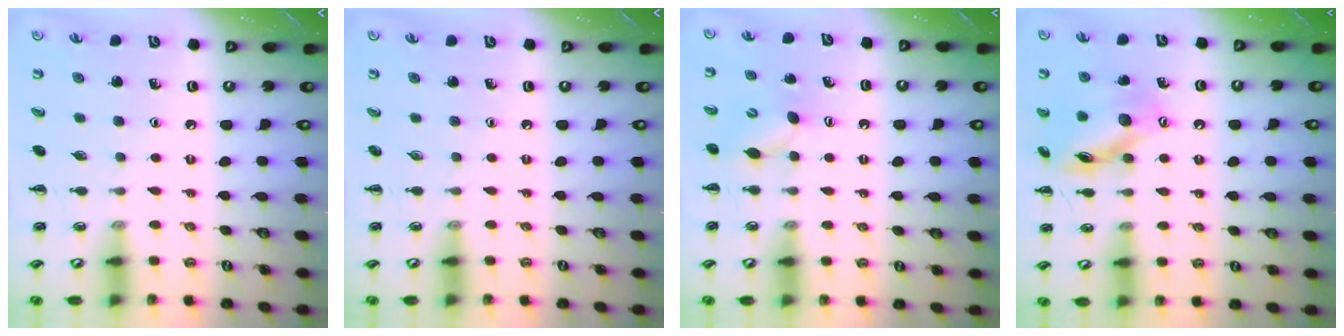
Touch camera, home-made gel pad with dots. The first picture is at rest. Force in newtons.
{"total": 0.0}
{"total": 4.3, "press": 4.2, "slide": 0.8}
{"total": 14.6, "press": 14.6, "slide": 0.9}